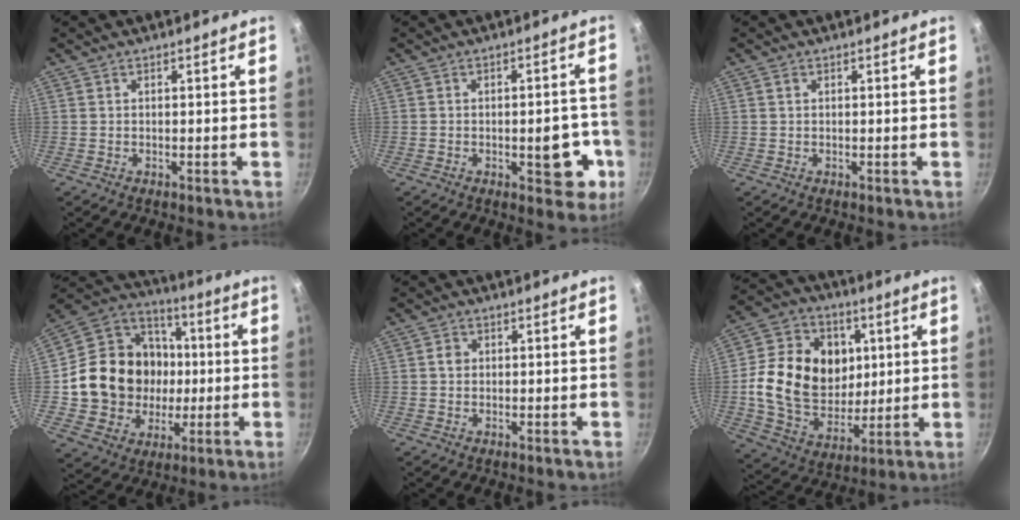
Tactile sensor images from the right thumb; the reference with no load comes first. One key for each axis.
{"total": 8.5, "fx": -2.4, "fy": 4.2, "fz": 6.9, "tx": -0.048, "ty": 0.016, "tz": -0.028}
{"total": 0.7, "fx": 0.3, "fy": 0.5, "fz": 0.4, "tx": -0.006, "ty": 0.000, "tz": 0.005}
{"total": 21.1, "fx": -0.4, "fy": 18.8, "fz": 9.6, "tx": -0.140, "ty": 0.029, "tz": 0.004}
{"total": 2.9, "fx": 0.2, "fy": 2.6, "fz": 1.2, "tx": -0.006, "ty": 0.006, "tz": 0.000}
{"total": 20.9, "fx": 2.9, "fy": 16.3, "fz": 12.7, "tx": -0.203, "ty": -0.003, "tz": 0.054}